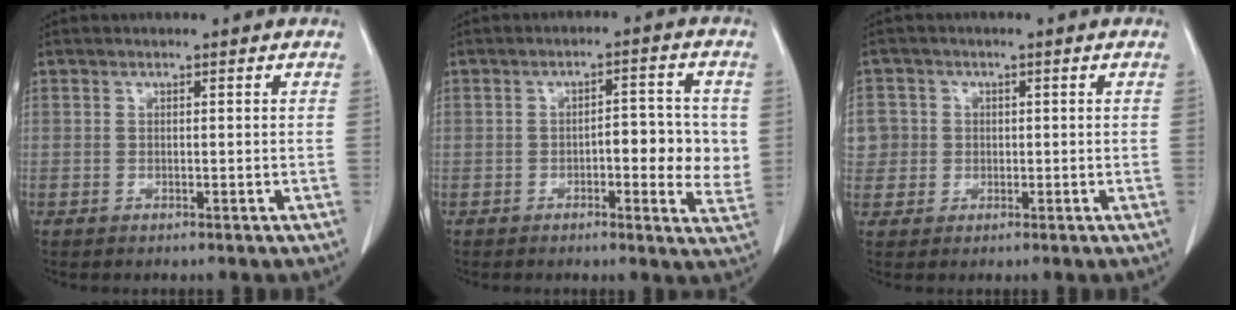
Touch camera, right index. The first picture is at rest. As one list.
[{"total": 7.8, "force": [-0.4, 2.7, 7.3], "torque": [-0.082, 0.005, -0.007]}, {"total": 4.6, "force": [0.4, 4.6, 0.3], "torque": [0.003, 0.017, 0.010]}]